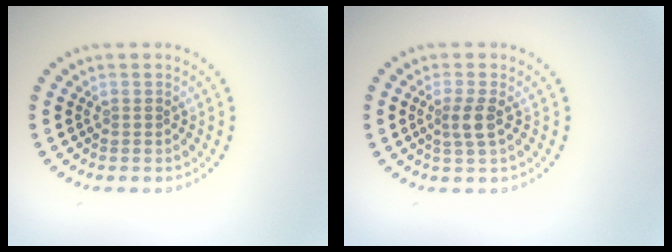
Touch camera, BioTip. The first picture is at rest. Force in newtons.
{"total": 1.9, "press": 1.6, "slide": 1.0}